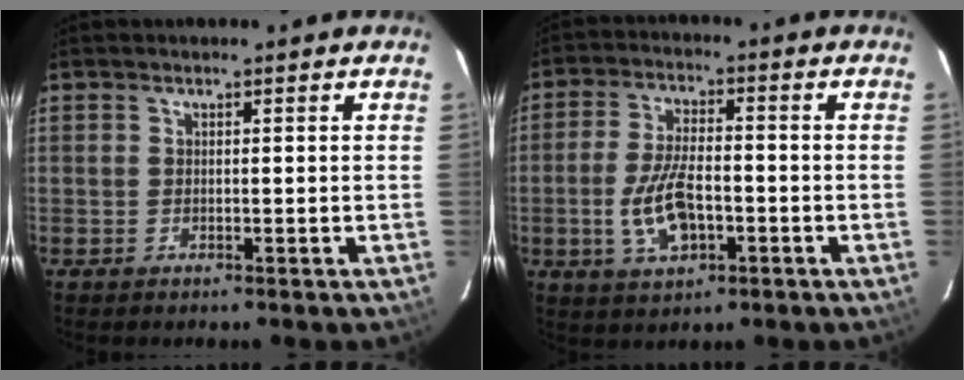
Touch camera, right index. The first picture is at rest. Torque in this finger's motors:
{"motor_torque": [0.49, -0.05, 0.33, 0.07]}